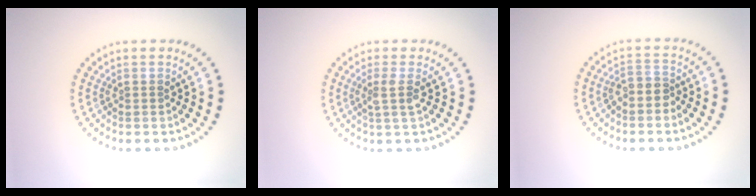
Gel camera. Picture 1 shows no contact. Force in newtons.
{"total": 1.7, "press": 1.3, "slide": 1.2}
{"total": 2.1, "press": 1.8, "slide": 1.1}